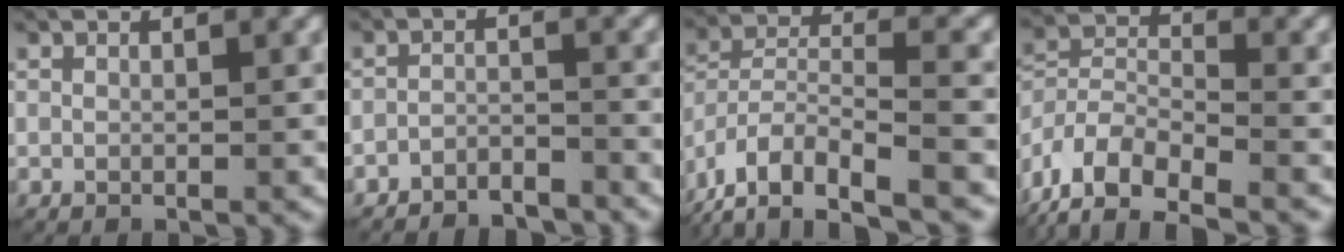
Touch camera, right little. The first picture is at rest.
{"total": 3.9, "force": [-3.8, 0.9, 0.5], "torque": [-0.009, -0.013, -0.066]}
{"total": 7.6, "force": [-3.8, 4.8, 4.5], "torque": [-0.106, -0.014, -0.060]}
{"total": 8.9, "force": [-4.3, 6.7, 4.0], "torque": [-0.098, -0.030, -0.074]}